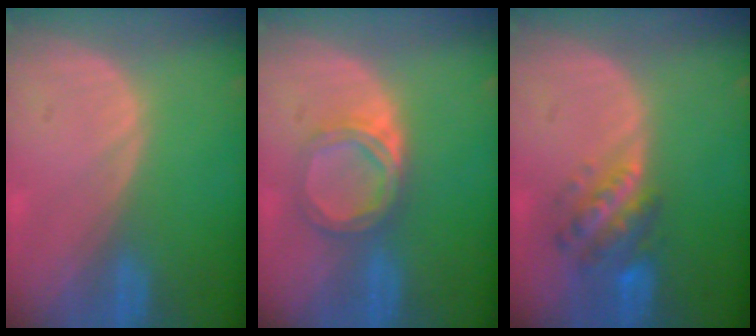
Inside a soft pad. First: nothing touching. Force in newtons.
{"total": 4.8, "press": 4.8, "slide": 0.3}
{"total": 5.9, "press": 5.7, "slide": 1.2}